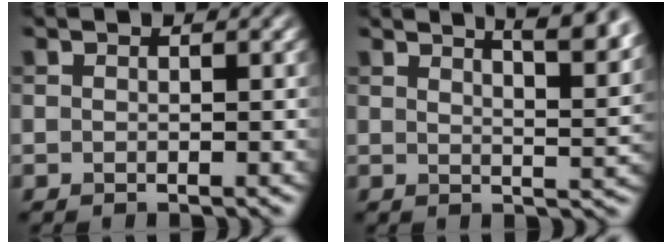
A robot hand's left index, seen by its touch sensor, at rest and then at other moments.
{"total": 8.3, "force": [5.7, 2.7, 5.4], "torque": [-0.026, 0.031, 0.043]}